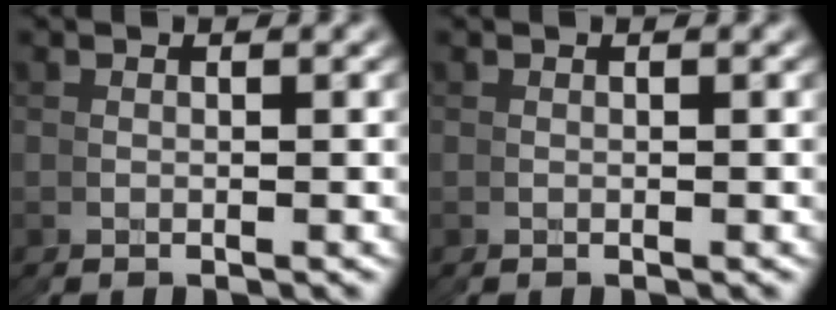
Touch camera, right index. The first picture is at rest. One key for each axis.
{"total": 0.0}